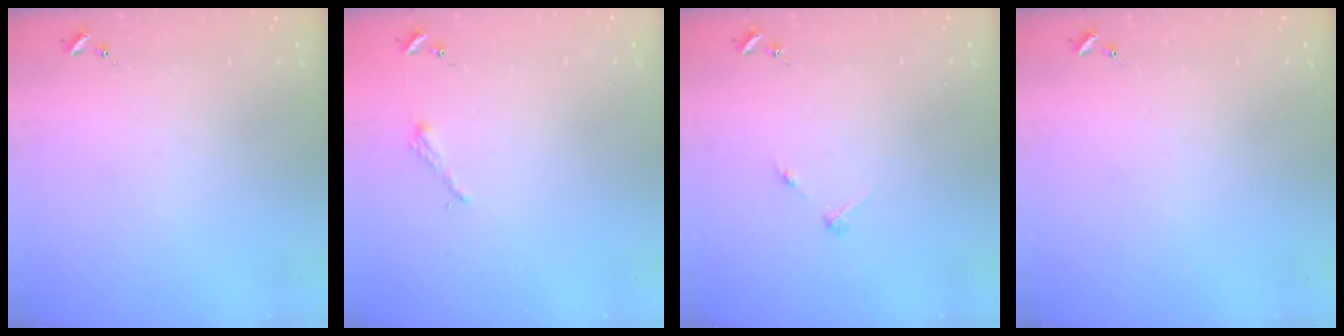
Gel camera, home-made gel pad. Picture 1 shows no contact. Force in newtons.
{"total": 2.2, "press": 2.2, "slide": 0.3}
{"total": 2.8, "press": 2.8, "slide": 0.3}
{"total": 0.0}